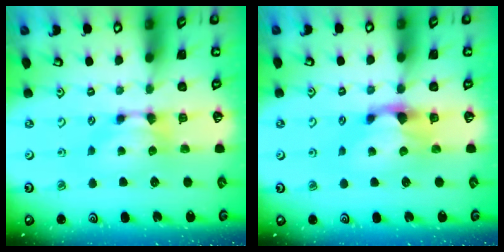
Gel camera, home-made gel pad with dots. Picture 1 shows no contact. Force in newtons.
{"total": 2.2, "press": 1.8, "slide": 1.1}